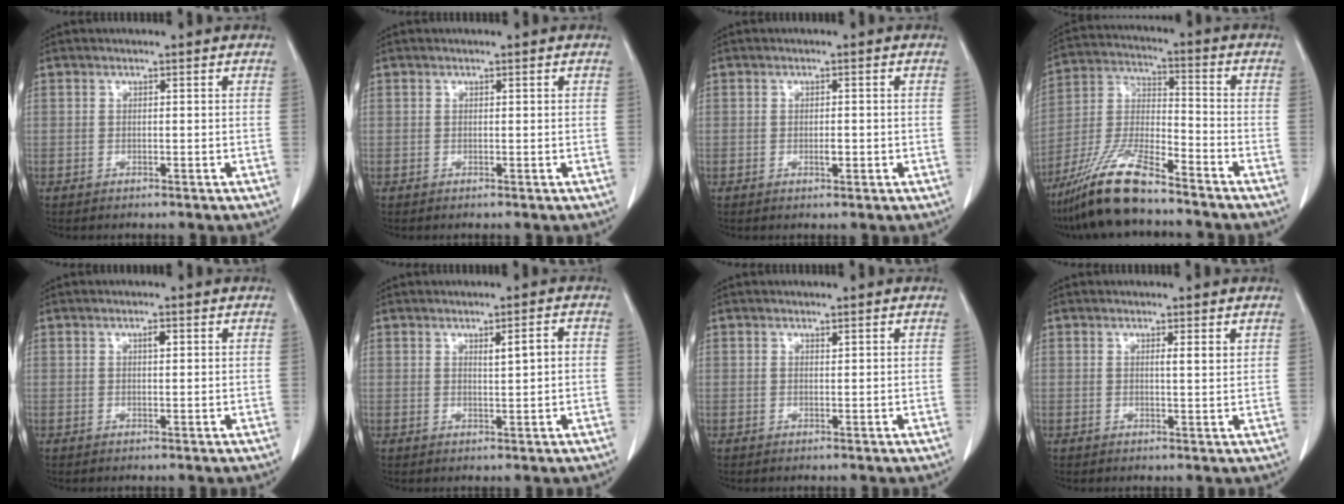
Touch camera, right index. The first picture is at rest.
{"total": 0.0}
{"total": 1.3, "force": [-0.2, 0.6, 1.2], "torque": [-0.019, 0.002, 0.001]}
{"total": 13.2, "force": [-10.2, 1.8, 8.2], "torque": [-0.175, -0.016, -0.190]}
{"total": 1.1, "force": [0.4, 0.3, 0.9], "torque": [-0.017, 0.001, 0.006]}
{"total": 2.6, "force": [0.5, 0.3, 2.5], "torque": [-0.043, 0.002, 0.011]}
{"total": 0.0}
{"total": 1.6, "force": [0.8, 0.0, 1.4], "torque": [-0.023, -0.004, 0.012]}